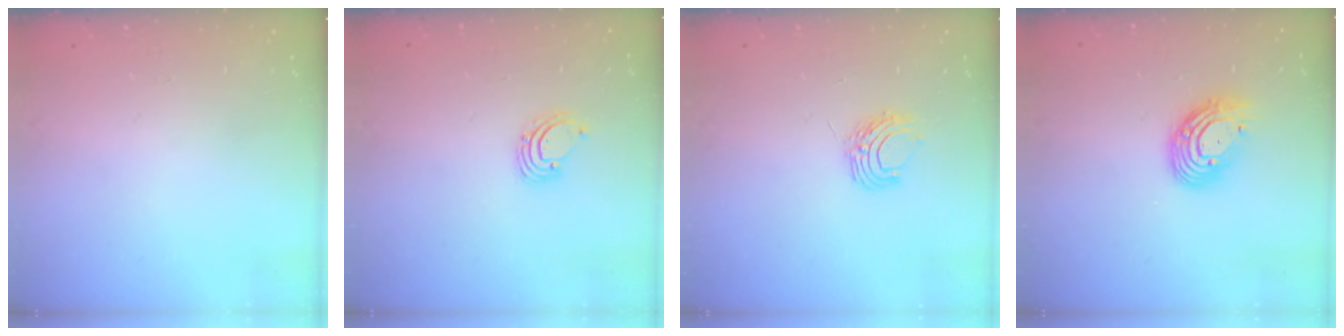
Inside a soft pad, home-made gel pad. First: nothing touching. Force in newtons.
{"total": 2.3, "press": 2.3, "slide": 0.2}
{"total": 6.9, "press": 6.9, "slide": 0.6}
{"total": 11.1, "press": 11.1, "slide": 0.7}